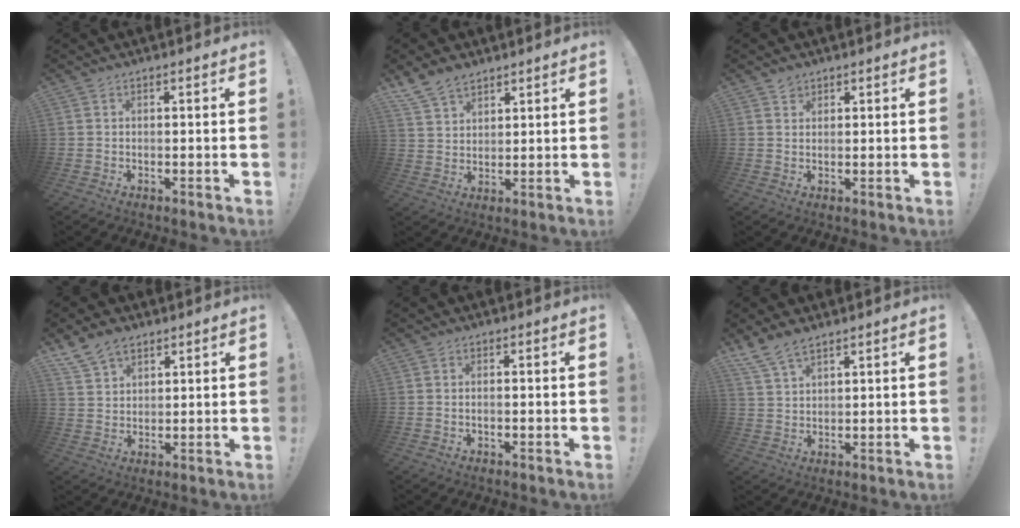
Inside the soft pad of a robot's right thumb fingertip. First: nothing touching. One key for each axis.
{"total": 7.7, "fx": 6.0, "fy": 4.2, "fz": 2.4, "tx": -0.055, "ty": -0.026, "tz": 0.121}
{"total": 1.6, "fx": 1.3, "fy": 0.9, "fz": 0.3, "tx": 0.006, "ty": -0.008, "tz": 0.022}
{"total": 7.6, "fx": 5.7, "fy": 4.4, "fz": 2.5, "tx": -0.048, "ty": -0.025, "tz": 0.112}
{"total": 0.9, "fx": -0.5, "fy": 0.1, "fz": 0.7, "tx": -0.018, "ty": 0.002, "tz": -0.009}
{"total": 6.7, "fx": 5.4, "fy": 2.5, "fz": 3.0, "tx": -0.069, "ty": -0.024, "tz": 0.106}